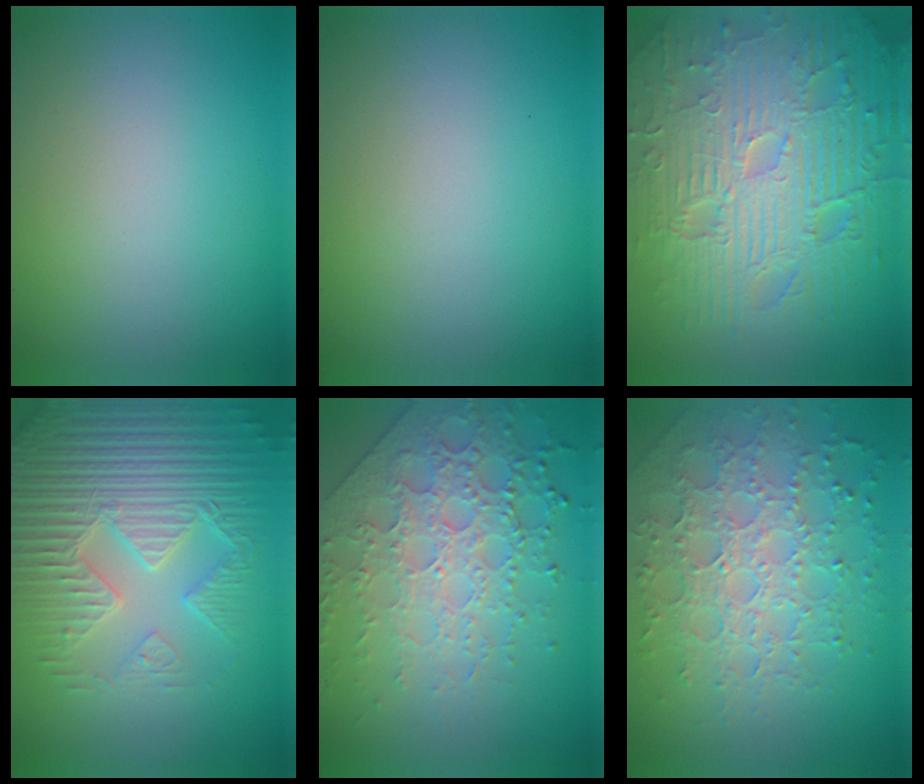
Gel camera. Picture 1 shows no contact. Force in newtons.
{"total": 0.0}
{"total": 11.9, "press": 7.7, "slide": 9.1}
{"total": 6.9, "press": 5.7, "slide": 3.8}
{"total": 7.6, "press": 5.5, "slide": 5.3}
{"total": 7.7, "press": 5.4, "slide": 5.4}